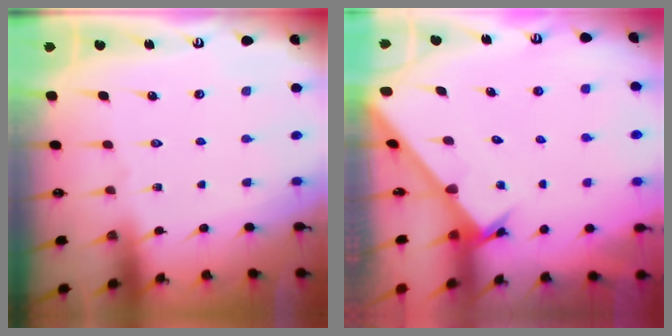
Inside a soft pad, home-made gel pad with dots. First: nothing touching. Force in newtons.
{"total": 2.6, "press": 2.6, "slide": 0.3}